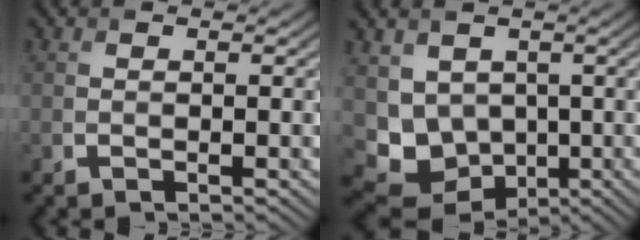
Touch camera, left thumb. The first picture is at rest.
{"total": 7.3, "force": [0.4, 6.3, 3.7], "torque": [-0.089, -0.033, 0.017]}